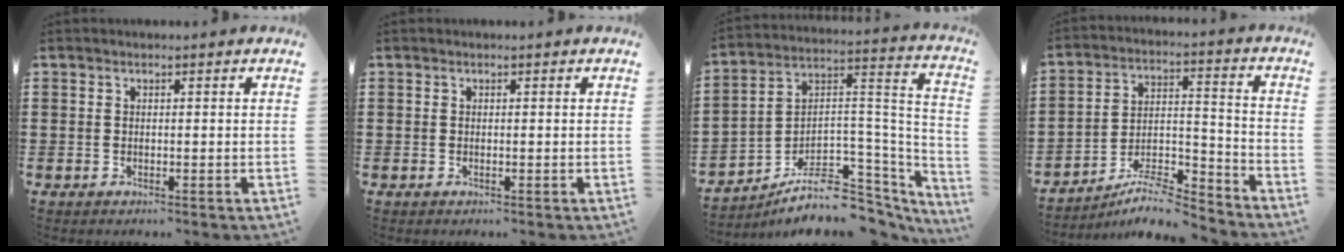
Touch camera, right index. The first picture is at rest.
{"total": 0.0}
{"total": 7.7, "force": [-5.5, 4.0, 3.7], "torque": [-0.065, 0.008, -0.097]}
{"total": 8.5, "force": [-7.8, 1.5, 3.0], "torque": [-0.040, 0.019, -0.149]}